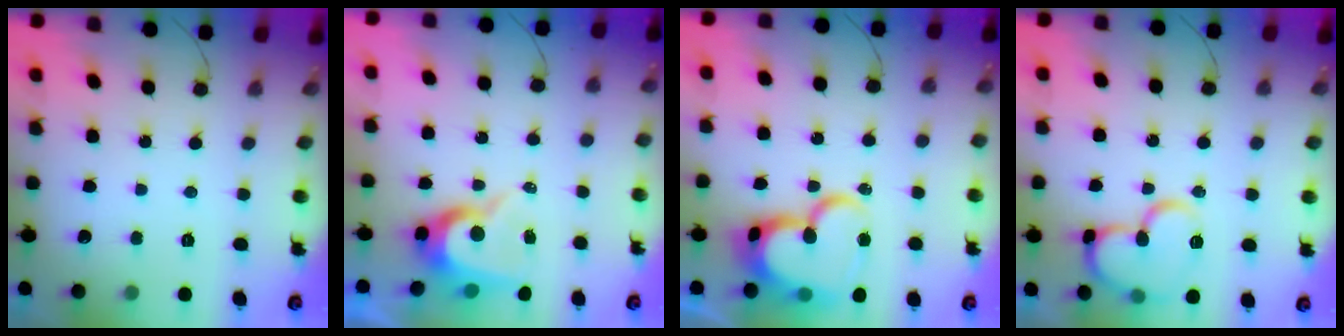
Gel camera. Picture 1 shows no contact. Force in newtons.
{"total": 9.2, "press": 9.2, "slide": 0.7}
{"total": 21.0, "press": 20.9, "slide": 2.2}
{"total": 14.6, "press": 14.5, "slide": 1.7}